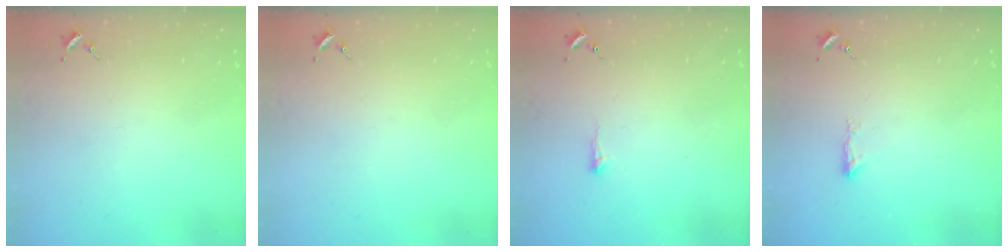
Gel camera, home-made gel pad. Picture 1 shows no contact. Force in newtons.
{"total": 0.0}
{"total": 4.2, "press": 4.1, "slide": 0.8}
{"total": 3.7, "press": 3.7, "slide": 0.7}